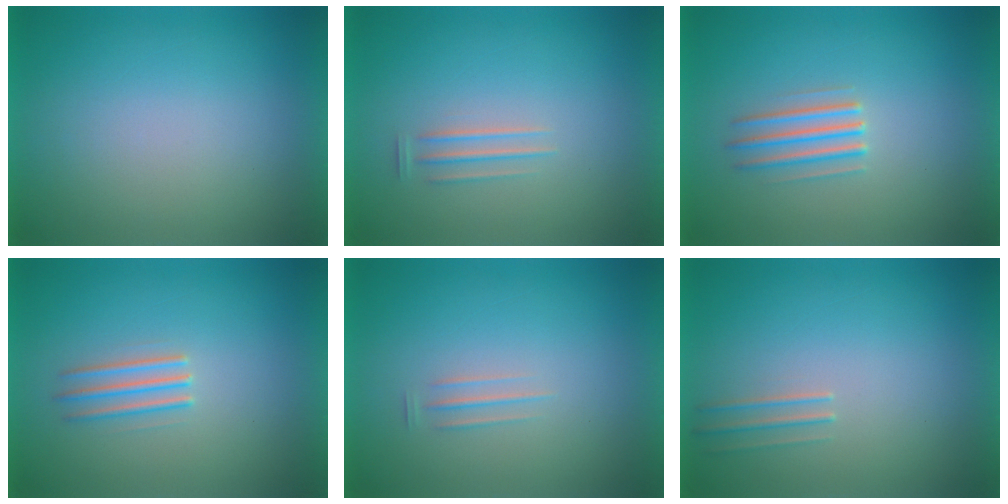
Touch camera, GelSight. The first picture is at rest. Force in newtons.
{"total": 1.2}
{"total": 2.7}
{"total": 2.3}
{"total": 1.5}
{"total": 1.1}